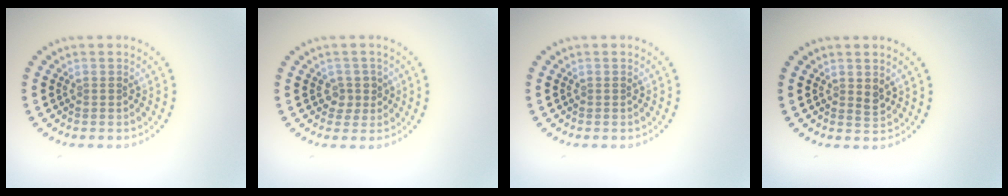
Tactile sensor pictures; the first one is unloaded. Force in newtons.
{"total": 1.5, "press": 1.3, "slide": 0.8}
{"total": 0.0}
{"total": 1.0, "press": 1.0, "slide": 0.3}